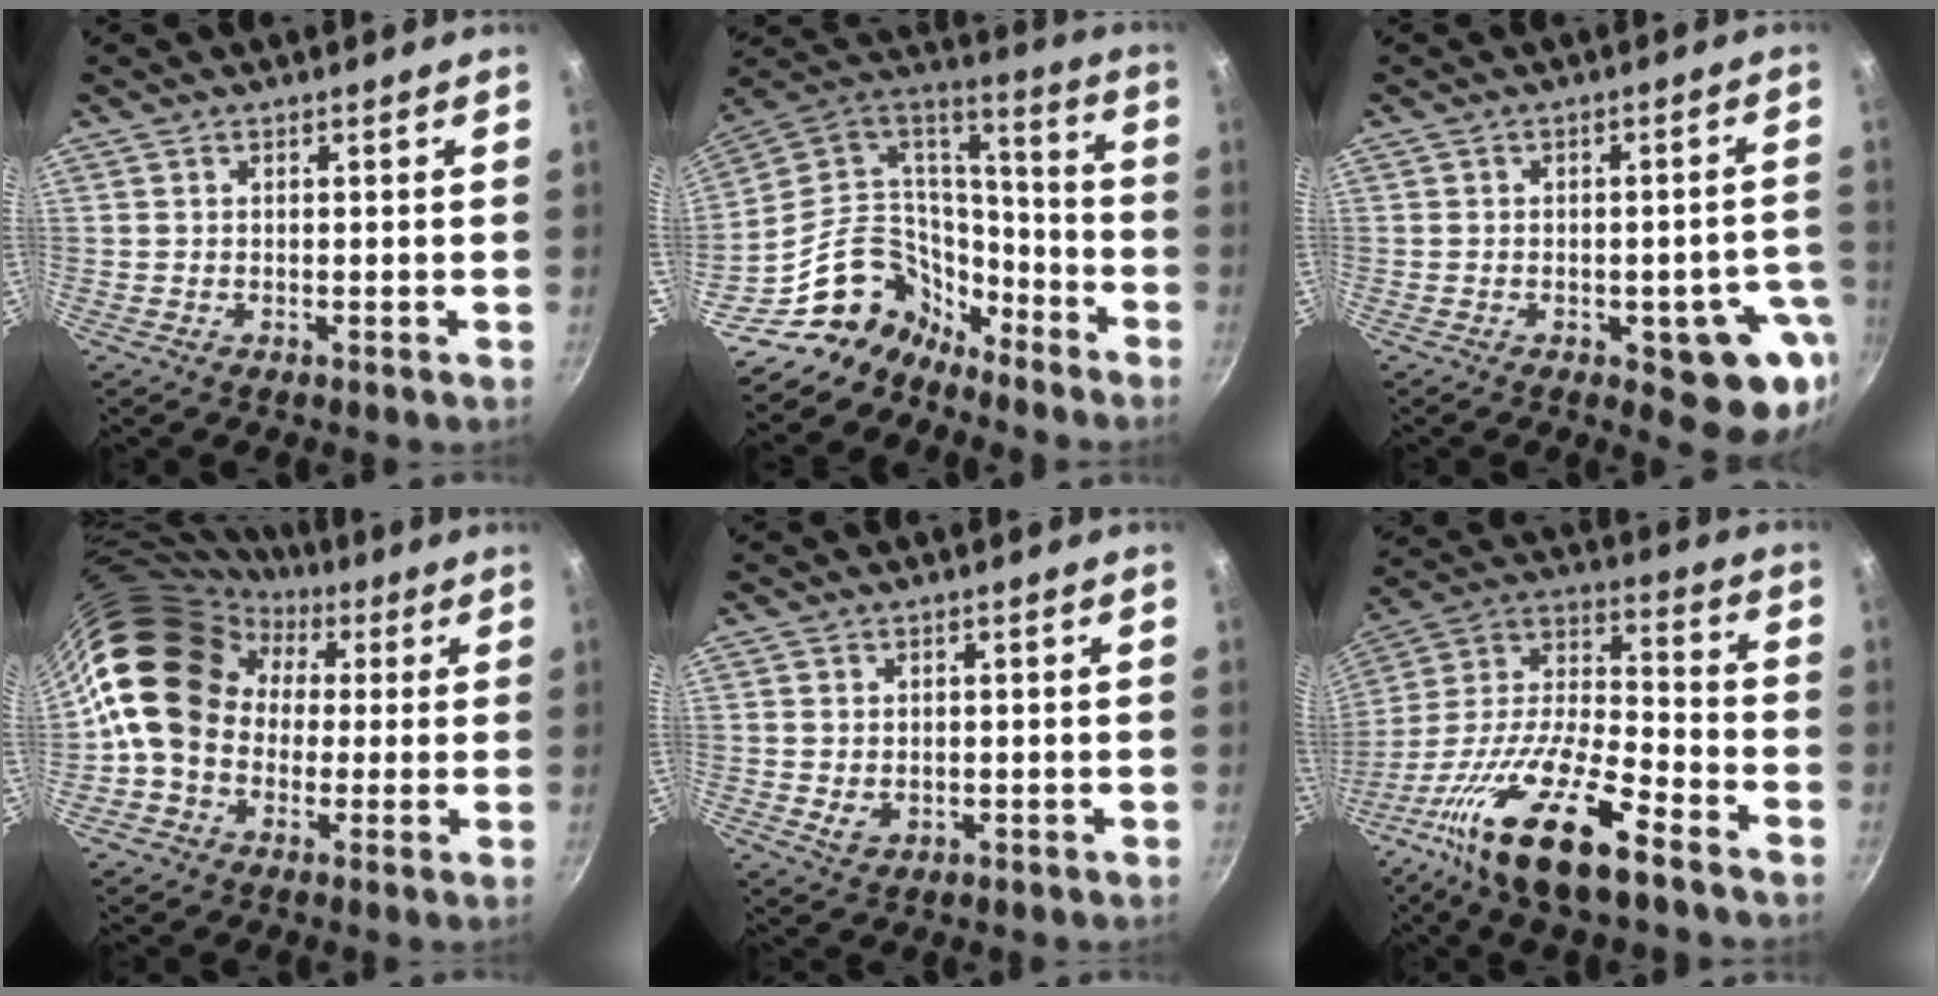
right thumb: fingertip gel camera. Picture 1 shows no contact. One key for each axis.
{"total": 17.8, "fx": -12.0, "fy": 12.0, "fz": 5.3, "tx": -0.038, "ty": 0.122, "tz": -0.221}
{"total": 11.2, "fx": -3.8, "fy": 5.2, "fz": 9.2, "tx": -0.048, "ty": 0.012, "tz": -0.046}
{"total": 18.0, "fx": 1.5, "fy": 14.9, "fz": 10.0, "tx": -0.153, "ty": 0.048, "tz": 0.013}
{"total": 2.8, "fx": -0.1, "fy": 2.4, "fz": 1.5, "tx": -0.023, "ty": -0.006, "tz": 0.002}
{"total": 22.1, "fx": -12.8, "fy": 7.2, "fz": 16.5, "tx": -0.297, "ty": 0.065, "tz": -0.251}